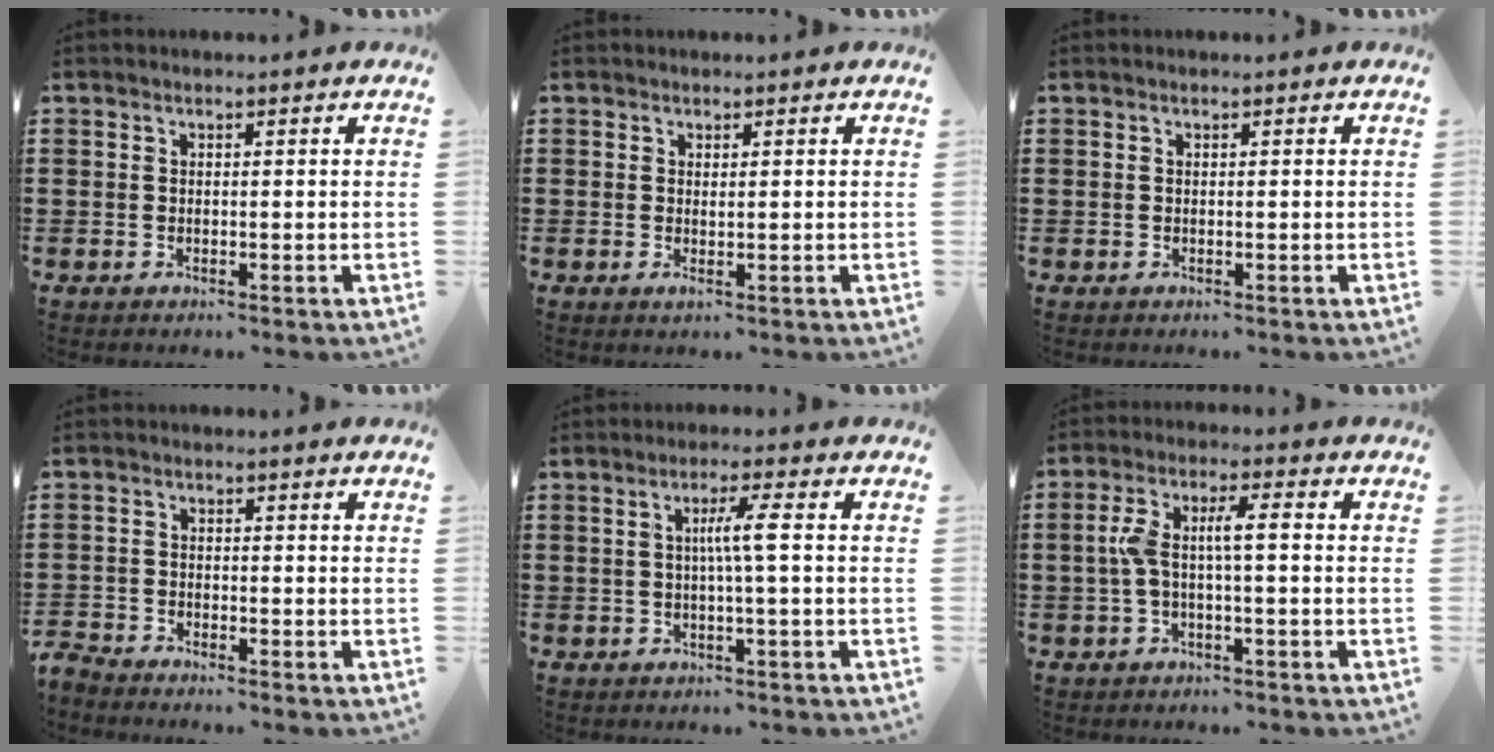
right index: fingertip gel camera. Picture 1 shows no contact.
{"total": 0.6, "force": [0.2, 0.0, 0.5], "torque": [-0.012, -0.001, 0.005]}
{"total": 0.0}
{"total": 2.3, "force": [-2.2, 0.1, -0.1], "torque": [-0.012, -0.001, -0.051]}
{"total": 4.1, "force": [0.0, -0.3, 4.1], "torque": [-0.078, -0.003, -0.007]}
{"total": 5.7, "force": [-0.4, 1.3, 5.5], "torque": [-0.122, -0.002, -0.018]}